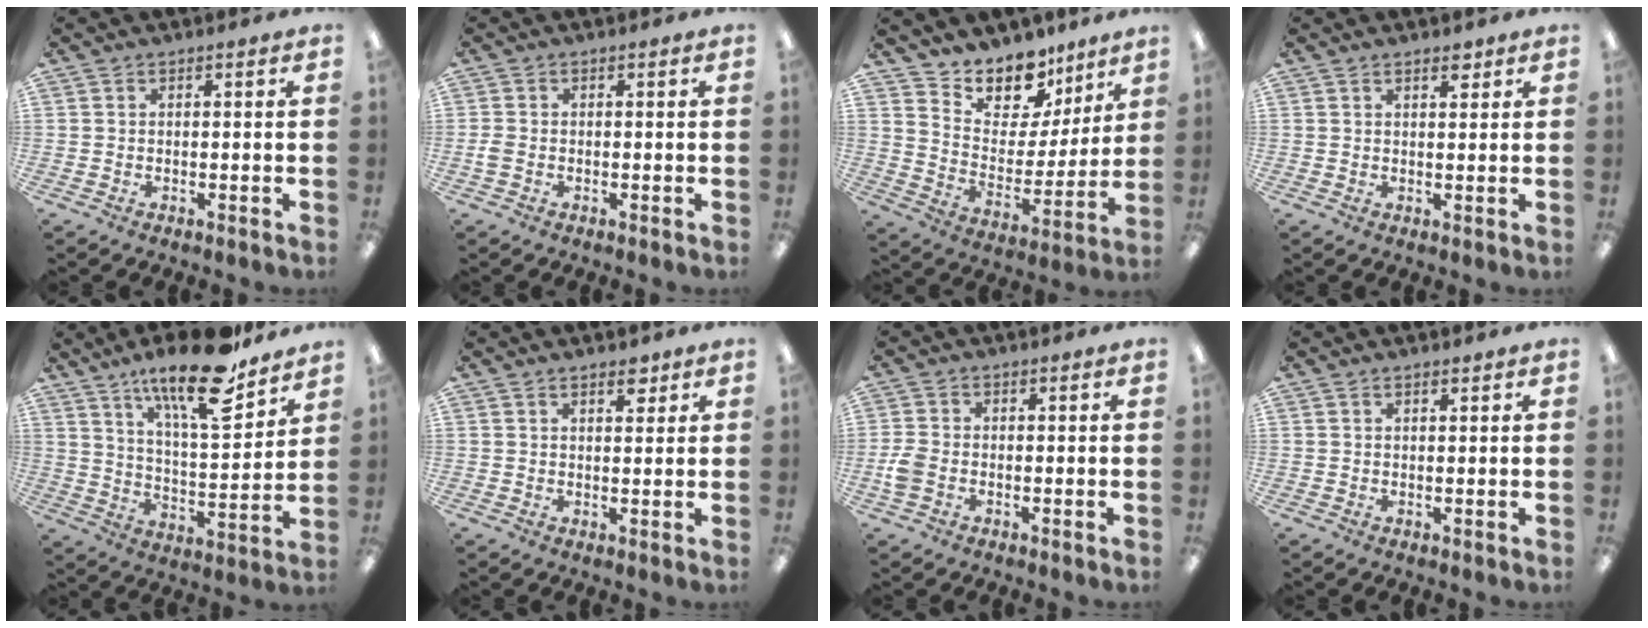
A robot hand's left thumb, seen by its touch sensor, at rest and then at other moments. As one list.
[{"total": 2.0, "force": [-0.5, 1.4, 1.4], "torque": [-0.031, 0.001, -0.010]}, {"total": 11.6, "force": [9.5, 6.3, 1.8], "torque": [-0.039, -0.090, 0.179]}, {"total": 2.6, "force": [2.1, 1.0, 1.2], "torque": [-0.011, -0.008, 0.035]}, {"total": 19.1, "force": [13.8, 5.5, 12.0], "torque": [-0.193, -0.087, 0.227]}, {"total": 3.3, "force": [2.5, 1.4, 1.6], "torque": [-0.003, -0.014, 0.039]}, {"total": 4.0, "force": [-1.2, 2.7, 2.6], "torque": [-0.057, 0.005, -0.023]}, {"total": 1.0, "force": [0.8, 0.3, 0.4], "torque": [-0.009, 0.000, 0.015]}]